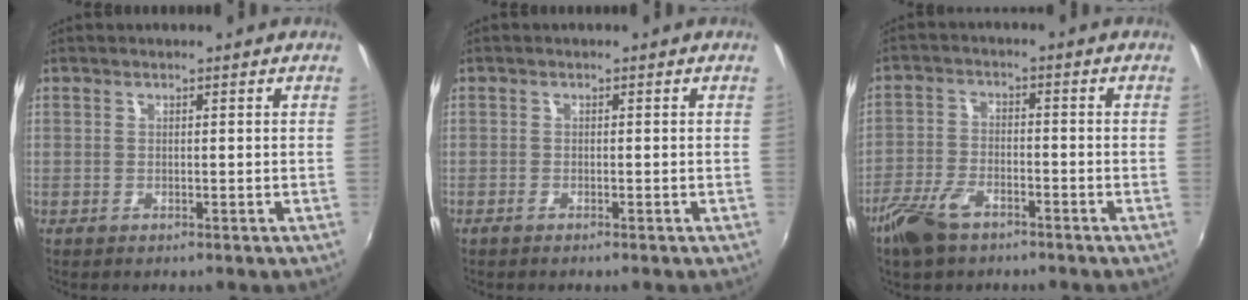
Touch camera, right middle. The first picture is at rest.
{"total": 1.0, "force": [-0.9, 0.1, 0.5], "torque": [-0.012, -0.003, -0.019]}
{"total": 8.1, "force": [-5.6, 3.7, 4.5], "torque": [-0.110, -0.005, -0.110]}